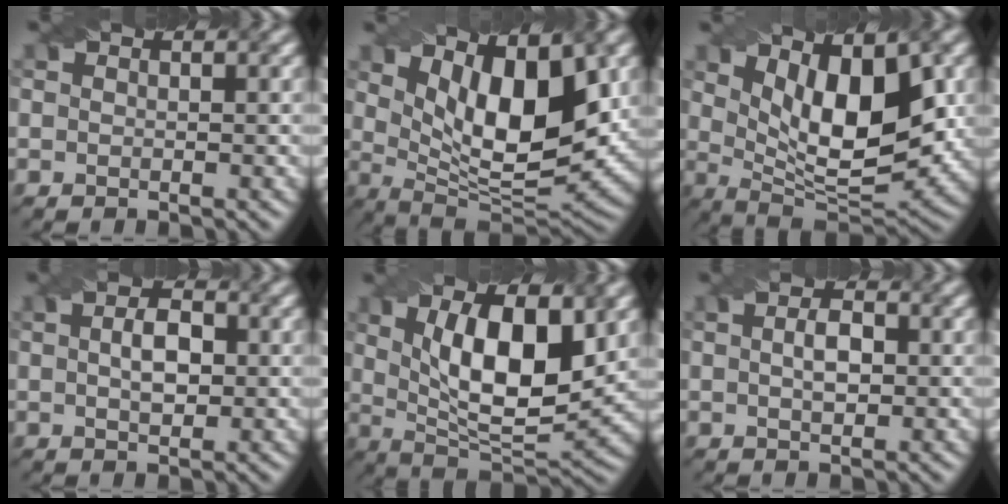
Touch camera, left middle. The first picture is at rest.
{"total": 10.9, "force": [3.3, 4.5, 9.4], "torque": [-0.142, -0.011, 0.058]}
{"total": 9.9, "force": [2.4, 4.2, 8.7], "torque": [-0.129, -0.009, 0.041]}
{"total": 3.0, "force": [0.1, 1.6, 2.5], "torque": [-0.052, 0.005, 0.003]}
{"total": 10.9, "force": [2.4, 4.2, 9.8], "torque": [-0.157, -0.005, 0.043]}
{"total": 2.2, "force": [0.0, 1.1, 1.9], "torque": [-0.040, 0.005, 0.000]}